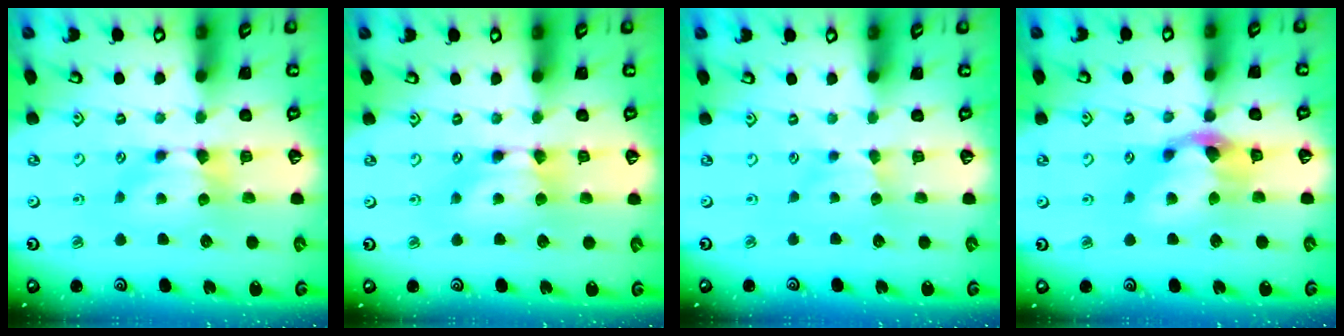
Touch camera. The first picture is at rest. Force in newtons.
{"total": 1.6, "press": 1.5, "slide": 0.1}
{"total": 1.6, "press": 1.5, "slide": 0.4}
{"total": 4.6, "press": 4.2, "slide": 1.9}